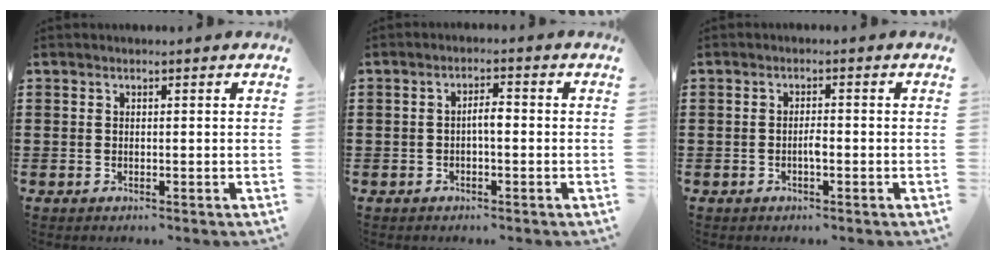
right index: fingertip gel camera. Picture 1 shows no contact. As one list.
[{"total": 2.4, "force": [-0.4, 0.7, 2.2], "torque": [-0.042, 0.004, -0.010]}, {"total": 1.8, "force": [-0.6, 0.6, 1.6], "torque": [-0.031, 0.002, -0.013]}]